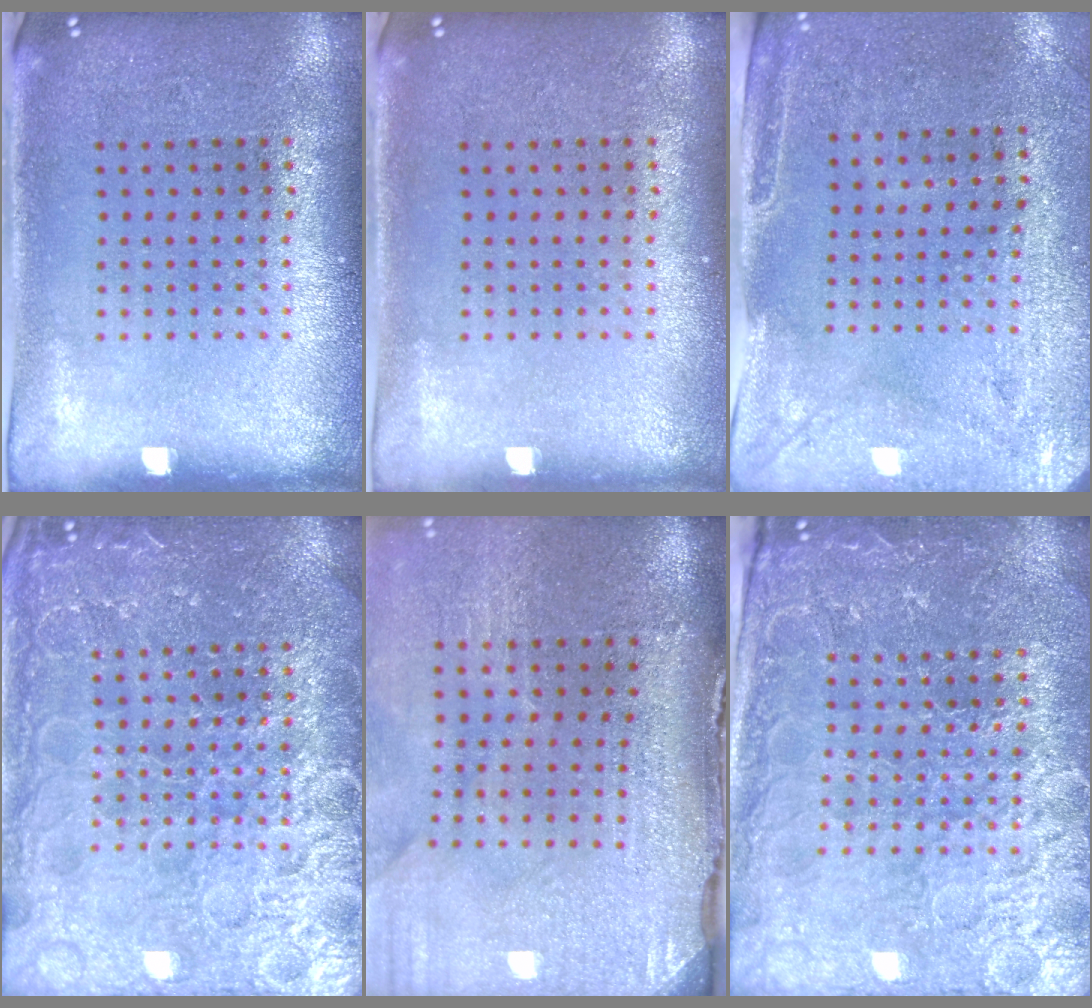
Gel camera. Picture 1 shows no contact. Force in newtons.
{"total": 0.0}
{"total": 3.0, "press": 2.5, "slide": 1.6}
{"total": 6.5, "press": 6.5, "slide": 0.7}
{"total": 4.4, "press": 3.7, "slide": 2.4}
{"total": 4.6, "press": 4.4, "slide": 1.3}